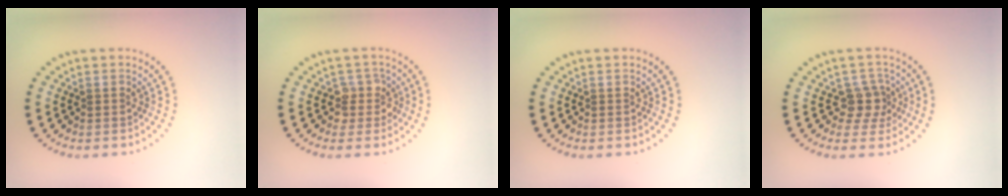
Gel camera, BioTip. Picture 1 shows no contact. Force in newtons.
{"total": 2.1, "press": 1.7, "slide": 1.3}
{"total": 0.0}
{"total": 2.4, "press": 1.8, "slide": 1.5}